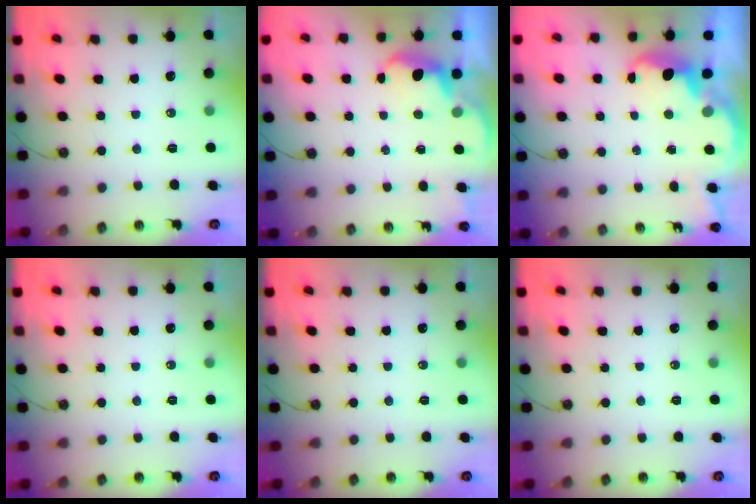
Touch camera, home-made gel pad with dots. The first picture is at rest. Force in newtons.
{"total": 1.9, "press": 1.7, "slide": 0.8}
{"total": 4.2, "press": 4.1, "slide": 0.5}
{"total": 0.0}
{"total": 0.0}
{"total": 0.0}